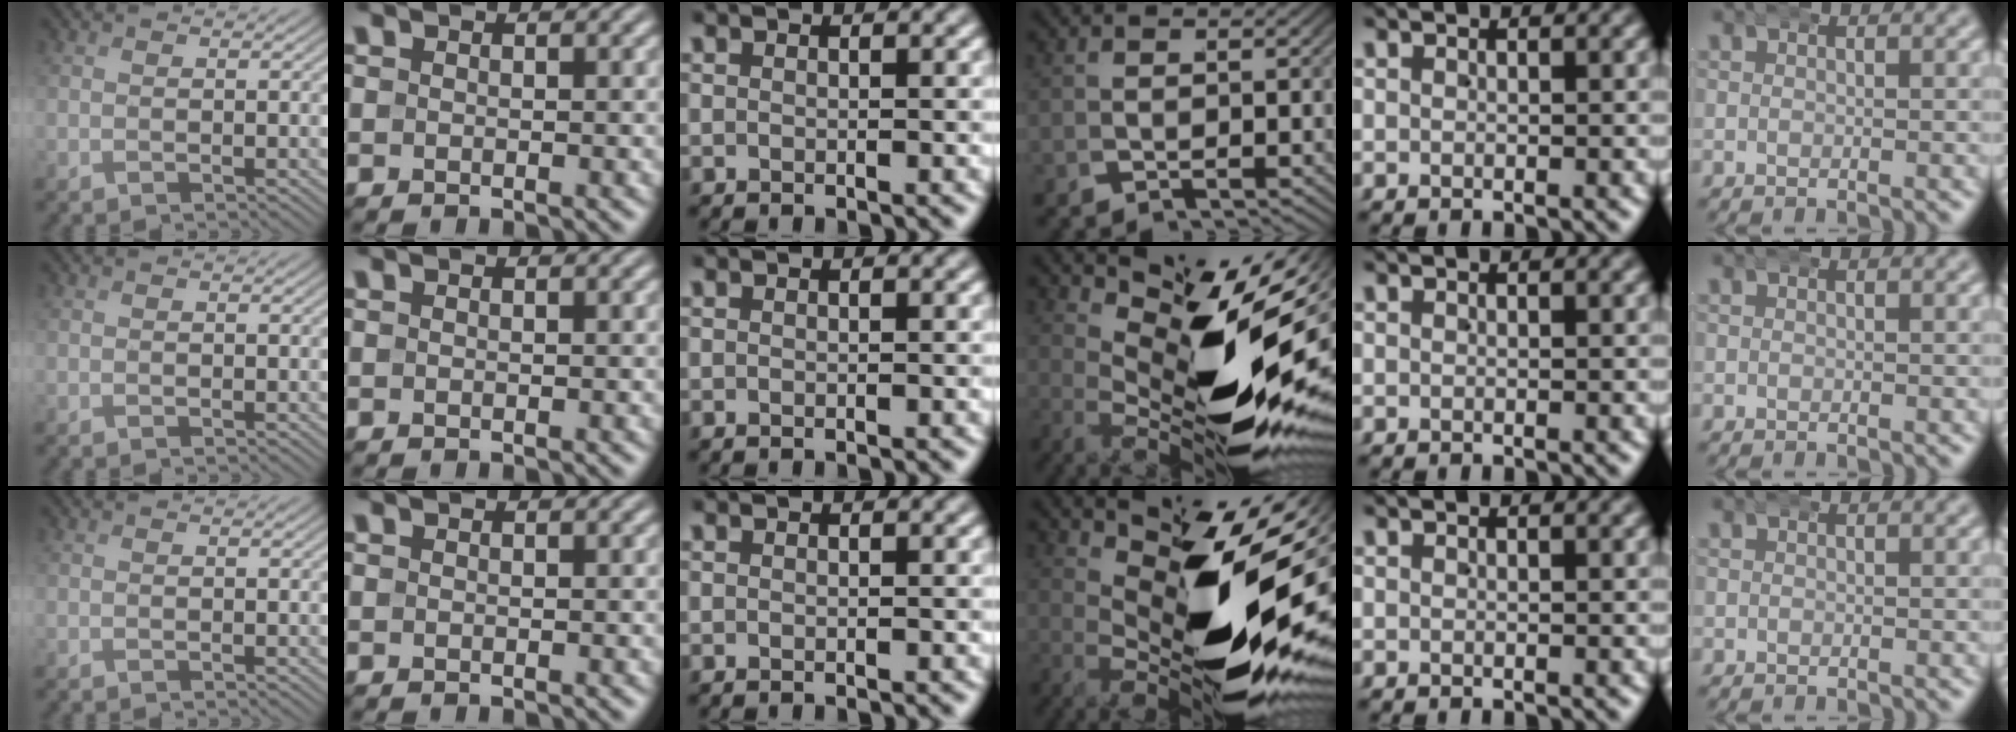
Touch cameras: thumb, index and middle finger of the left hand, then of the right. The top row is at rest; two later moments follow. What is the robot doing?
{"motion": "wrap", "object": "arm wrap"}